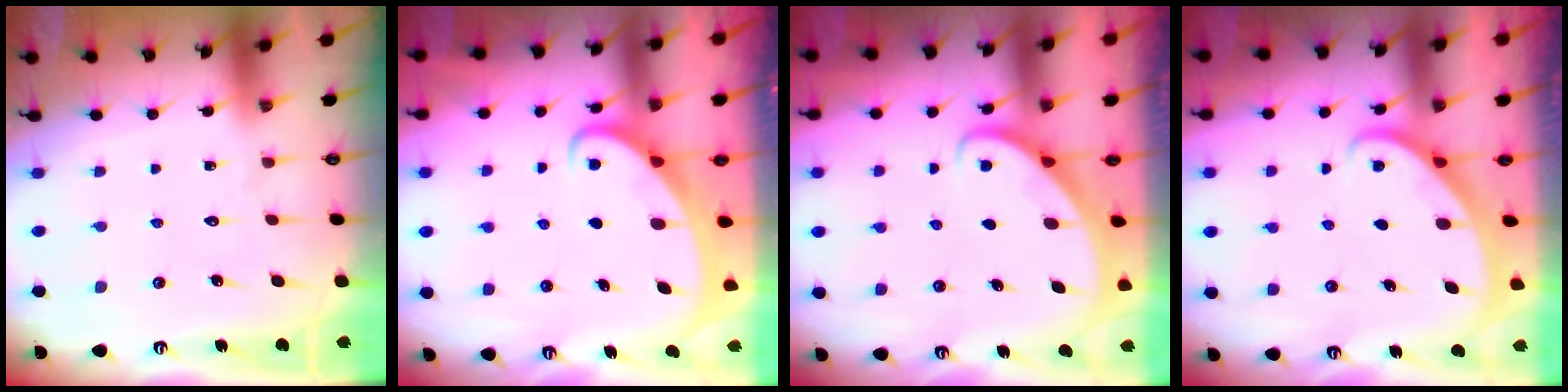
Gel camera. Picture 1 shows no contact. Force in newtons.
{"total": 2.6, "press": 2.5, "slide": 0.4}
{"total": 2.7, "press": 2.7, "slide": 0.2}
{"total": 1.8, "press": 1.8, "slide": 0.1}